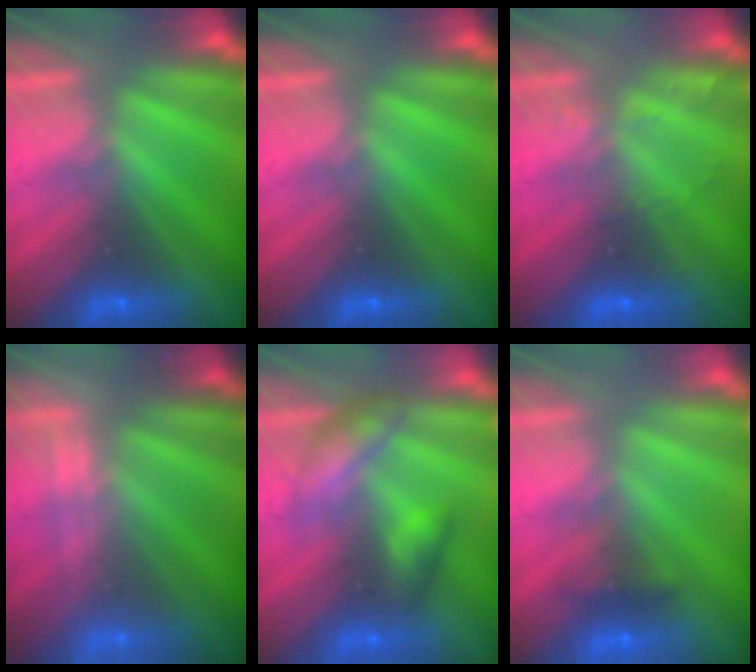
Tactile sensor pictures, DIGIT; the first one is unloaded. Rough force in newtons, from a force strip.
{"total": 0.0}
{"total": 2.0}
{"total": 2.2}
{"total": 2.5}
{"total": 2.4}